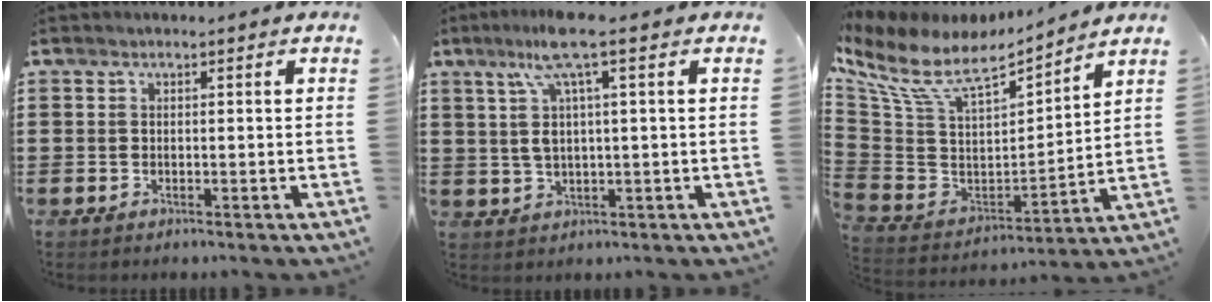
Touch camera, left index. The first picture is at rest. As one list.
[{"total": 7.6, "force": [2.9, 1.0, 6.9], "torque": [-0.159, 0.000, 0.041]}, {"total": 10.8, "force": [7.9, 4.0, 6.3], "torque": [-0.160, -0.052, 0.136]}]